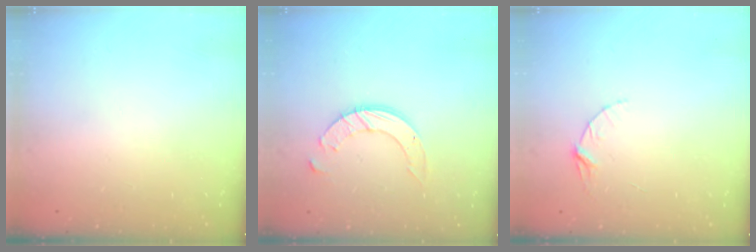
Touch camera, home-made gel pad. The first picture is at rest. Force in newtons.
{"total": 9.7, "press": 9.6, "slide": 0.8}
{"total": 3.9, "press": 3.9, "slide": 0.4}